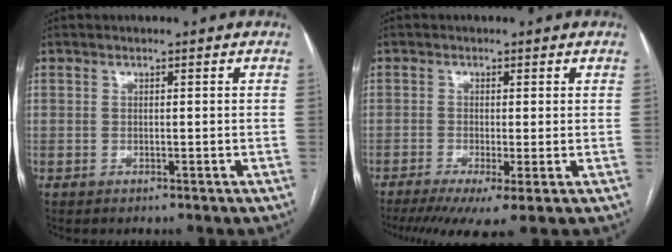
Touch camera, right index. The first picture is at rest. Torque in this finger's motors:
{"motor_torque": [0.65, -0.47, 0.40, 0.08]}